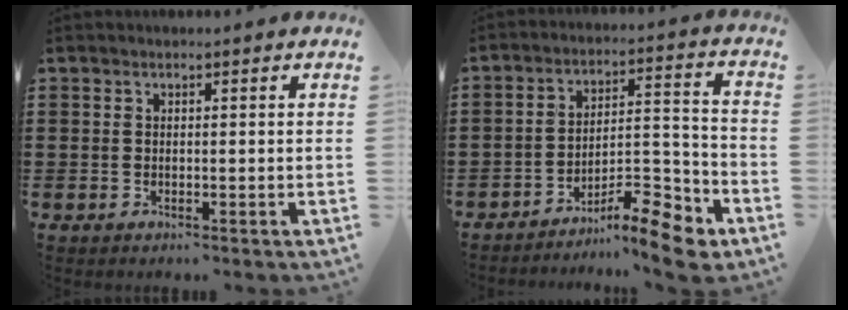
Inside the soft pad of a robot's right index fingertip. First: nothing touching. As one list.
[{"total": 10.3, "force": [-8.4, 2.3, 5.6], "torque": [-0.066, 0.029, -0.157]}]